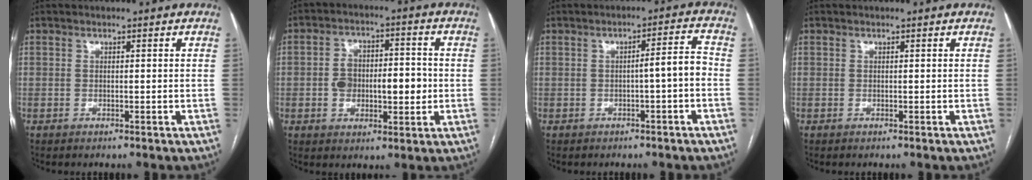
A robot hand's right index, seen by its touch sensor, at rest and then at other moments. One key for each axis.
{"total": 9.3, "fx": -0.9, "fy": 4.9, "fz": 7.8, "tx": -0.131, "ty": 0.024, "tz": -0.008}
{"total": 4.0, "fx": -1.0, "fy": 0.2, "fz": 3.9, "tx": -0.050, "ty": 0.014, "tz": -0.014}
{"total": 0.0}